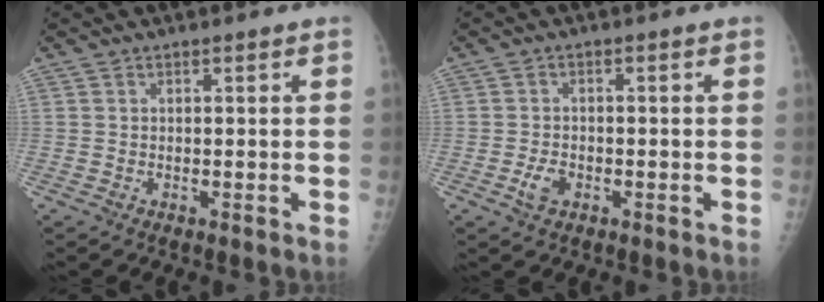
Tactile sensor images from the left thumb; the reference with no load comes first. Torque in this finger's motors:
{"motor_torque": [-0.24, 0.14, 0.23, -0.08, 0.01]}